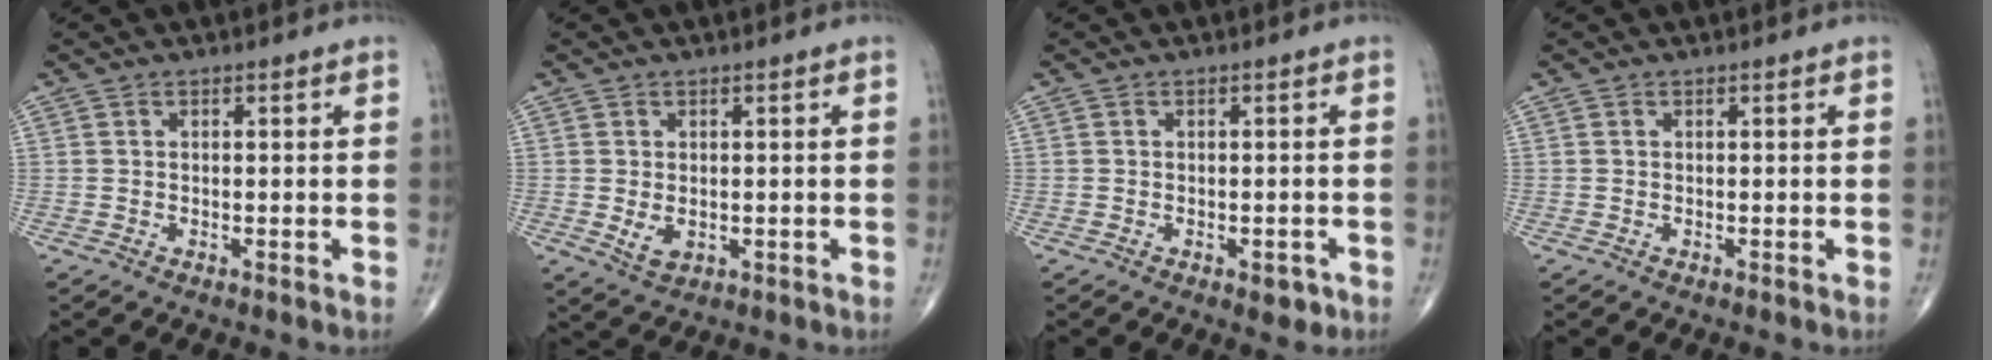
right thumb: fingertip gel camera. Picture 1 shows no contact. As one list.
[{"total": 3.2, "force": [-0.3, 2.2, 2.4], "torque": [-0.035, -0.006, 0.004]}, {"total": 2.5, "force": [-1.2, 1.3, 1.8], "torque": [-0.011, 0.002, -0.013]}, {"total": 0.0}]